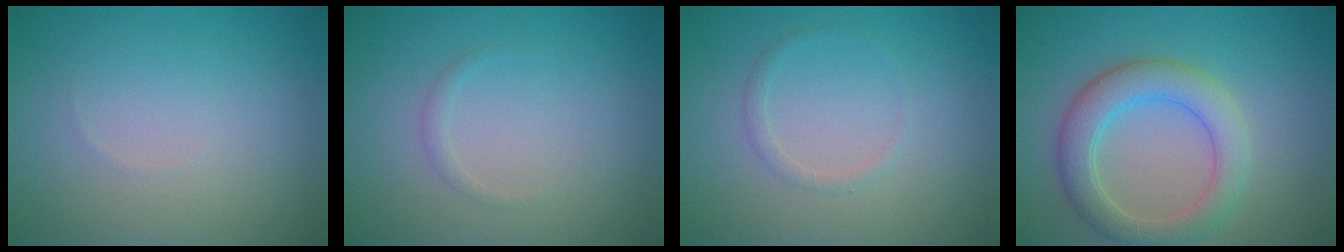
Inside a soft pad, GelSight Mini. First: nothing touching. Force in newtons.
{"total": 0.8, "press": 0.8, "slide": 0.0}
{"total": 0.9, "press": 0.9, "slide": 0.0}
{"total": 4.7, "press": 4.6, "slide": 0.4}